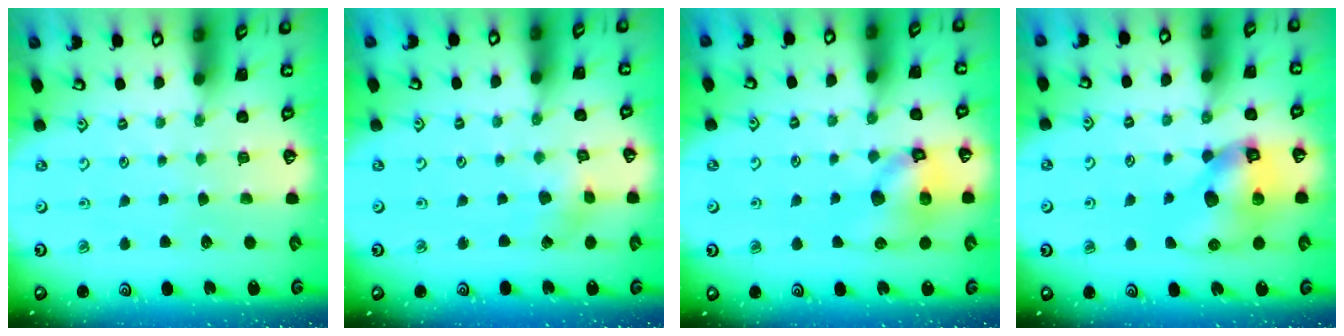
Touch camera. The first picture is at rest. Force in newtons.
{"total": 2.9, "press": 2.9, "slide": 0.3}
{"total": 11.4, "press": 11.3, "slide": 1.7}
{"total": 13.6, "press": 13.4, "slide": 1.9}